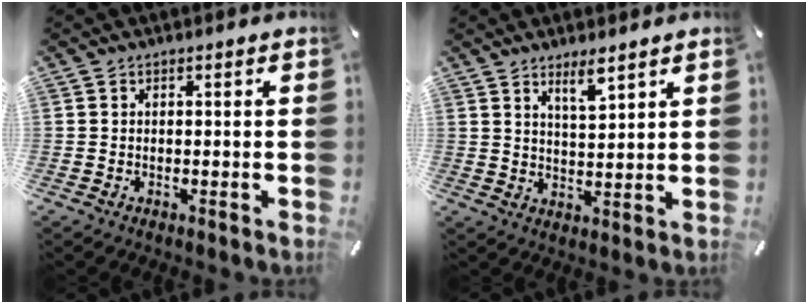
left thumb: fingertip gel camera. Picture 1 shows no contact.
{"total": 5.2, "force": [4.2, 0.7, 2.9], "torque": [-0.042, -0.028, 0.069]}